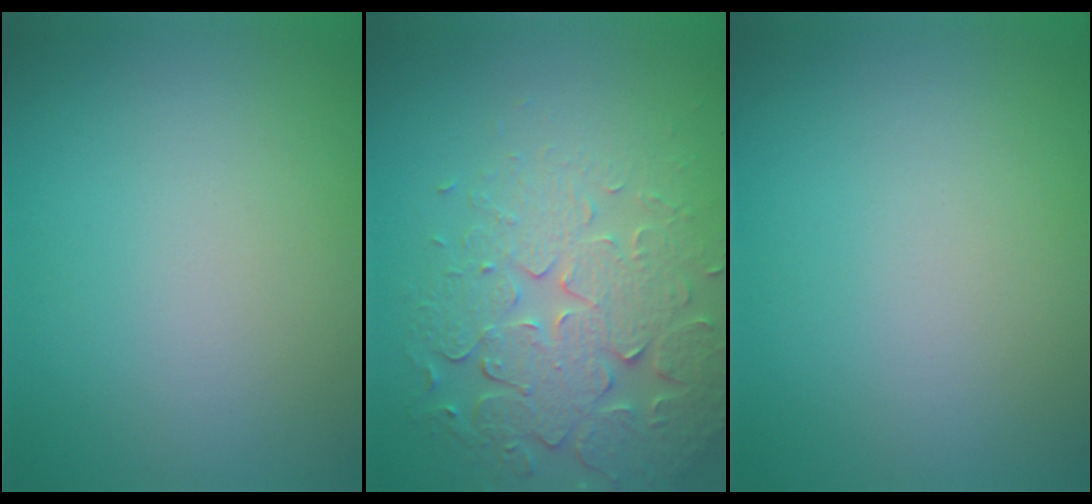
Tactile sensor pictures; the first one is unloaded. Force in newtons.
{"total": 6.2, "press": 4.9, "slide": 3.9}
{"total": 0.0}